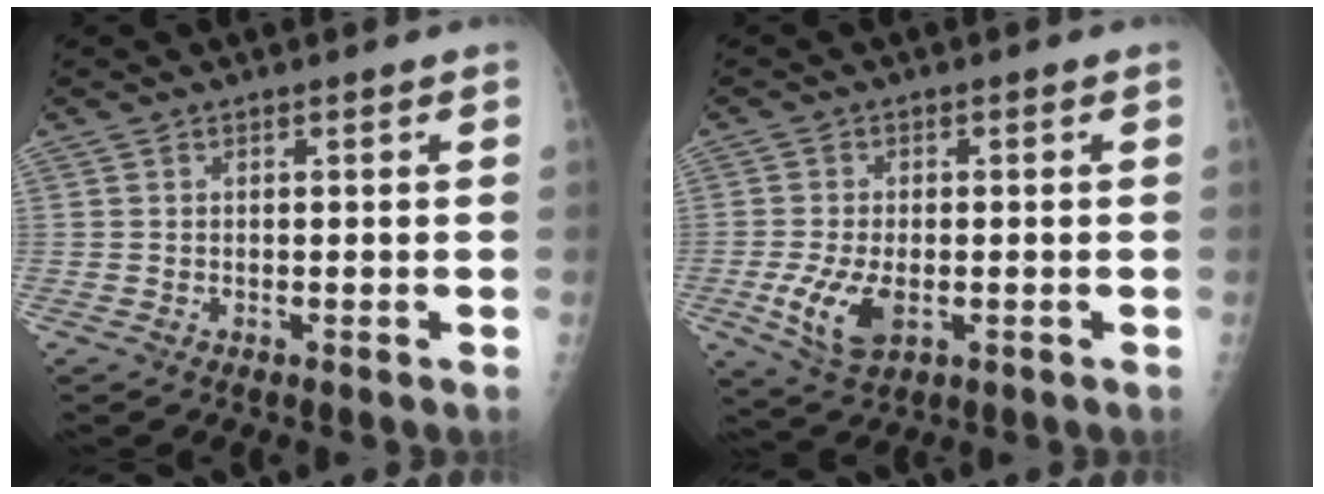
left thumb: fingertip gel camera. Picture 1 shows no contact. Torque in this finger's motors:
{"motor_torque": [-0.25, 0.43, 0.30, 0.04, 0.10]}